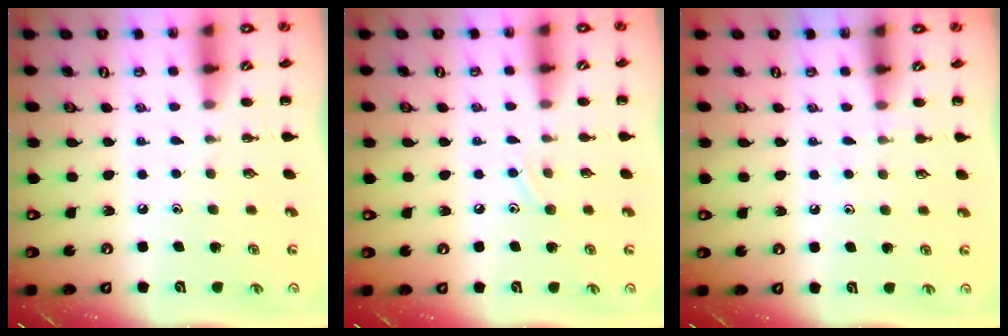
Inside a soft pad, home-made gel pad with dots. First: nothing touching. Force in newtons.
{"total": 7.2, "press": 7.1, "slide": 1.6}
{"total": 4.6, "press": 4.4, "slide": 1.5}